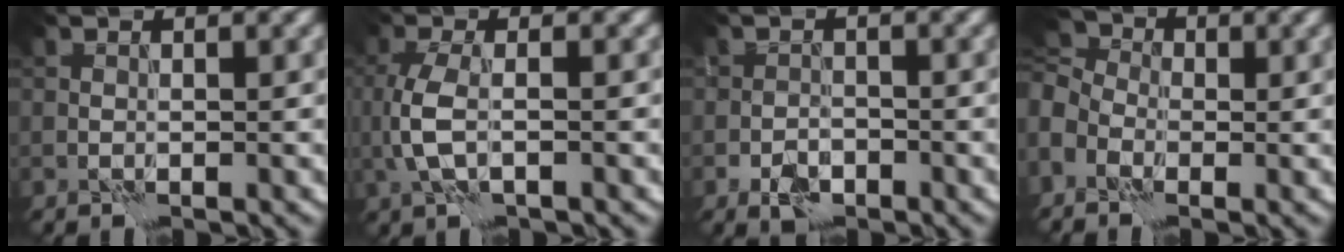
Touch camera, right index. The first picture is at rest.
{"total": 3.1, "force": [-0.2, 1.1, 2.9], "torque": [-0.074, -0.003, -0.003]}
{"total": 2.6, "force": [-1.5, 1.6, 1.3], "torque": [-0.022, 0.000, -0.029]}
{"total": 6.6, "force": [-2.5, 4.9, 3.8], "torque": [-0.101, -0.005, -0.043]}